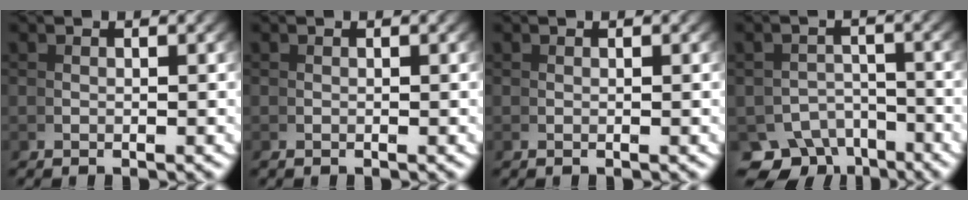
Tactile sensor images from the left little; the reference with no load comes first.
{"total": 0.0}
{"total": 2.1, "force": [0.1, -1.9, -1.0], "torque": [0.029, -0.003, 0.009]}
{"total": 6.7, "force": [-5.1, 3.8, 2.2], "torque": [-0.009, -0.032, -0.080]}